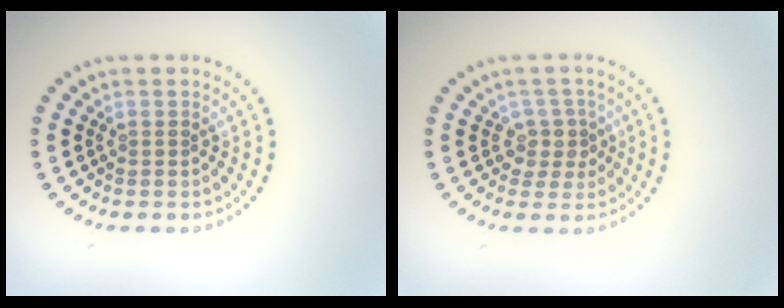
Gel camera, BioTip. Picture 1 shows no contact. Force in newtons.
{"total": 2.2, "press": 1.9, "slide": 1.1}